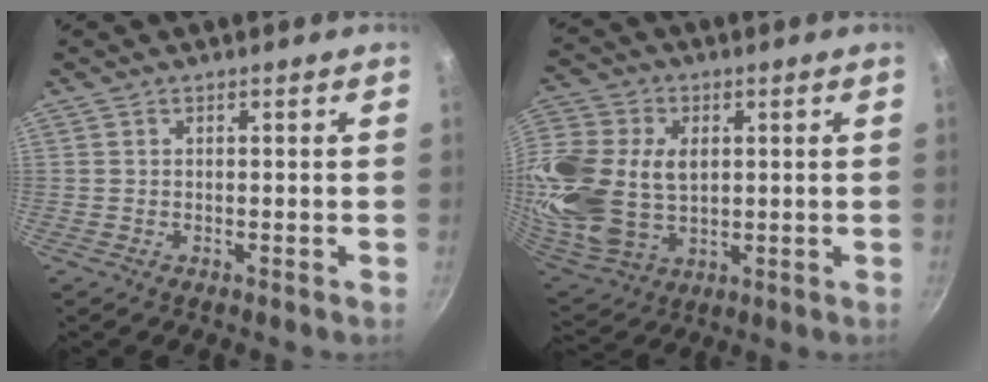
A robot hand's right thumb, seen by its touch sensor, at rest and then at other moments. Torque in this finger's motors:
{"motor_torque": [1.58, 2.99, 0.54, -0.27, 0.24]}